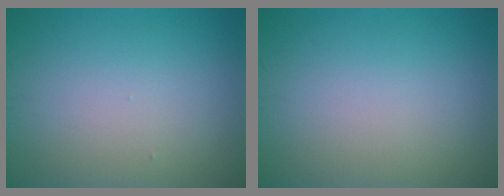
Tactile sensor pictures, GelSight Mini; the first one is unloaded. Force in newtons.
{"total": 0.0}